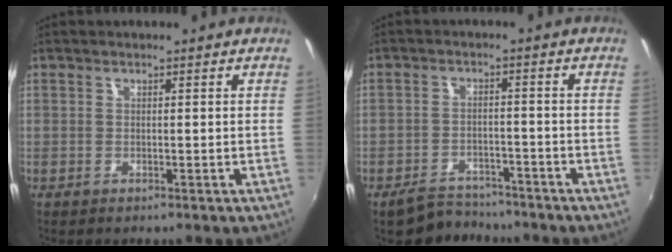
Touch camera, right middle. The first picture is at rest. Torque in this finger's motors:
{"motor_torque": [0.70, -1.07, 0.03, 0.03]}